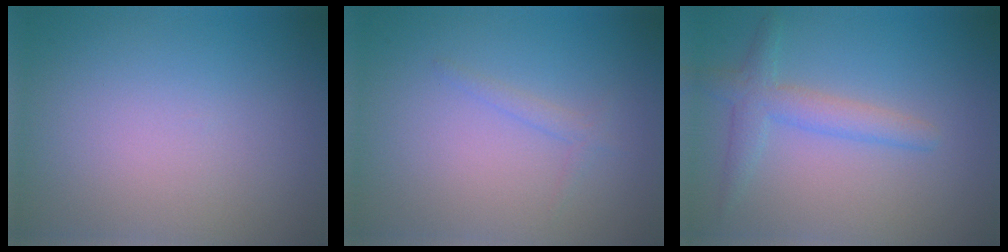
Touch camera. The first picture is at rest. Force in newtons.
{"total": 1.0, "press": 1.0, "slide": 0.1}
{"total": 2.8, "press": 2.7, "slide": 0.2}